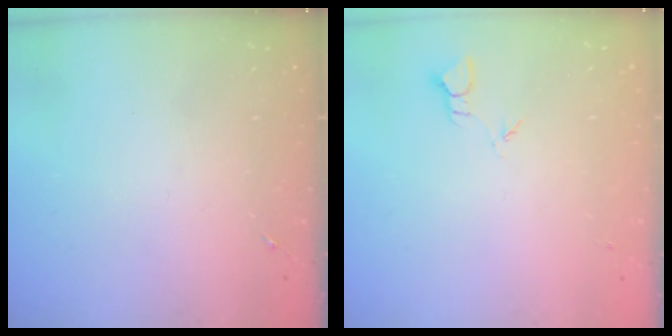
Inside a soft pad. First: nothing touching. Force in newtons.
{"total": 2.4, "press": 2.4, "slide": 0.2}